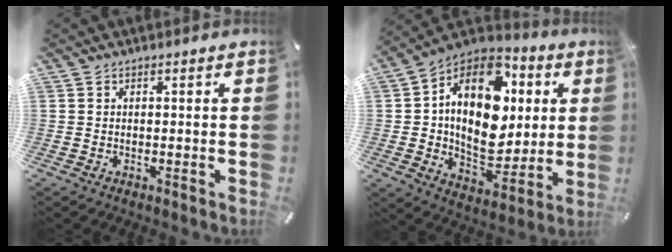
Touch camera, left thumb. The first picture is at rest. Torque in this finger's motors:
{"motor_torque": [2.17, 2.33, 2.63, -0.14, 0.28]}